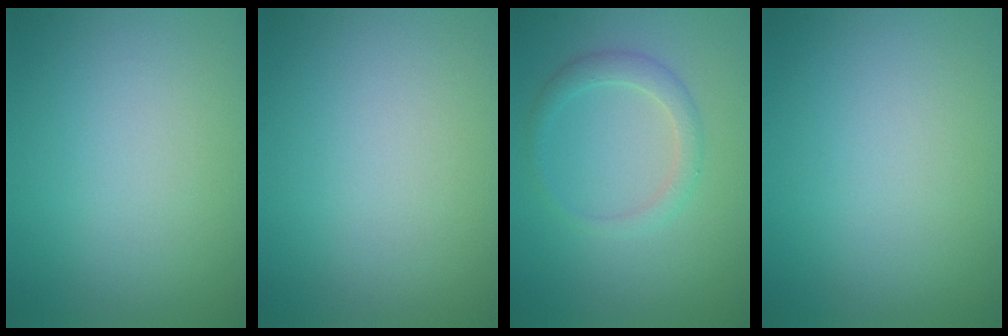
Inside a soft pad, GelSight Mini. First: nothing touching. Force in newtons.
{"total": 0.0}
{"total": 1.9, "press": 1.9, "slide": 0.2}
{"total": 0.0}